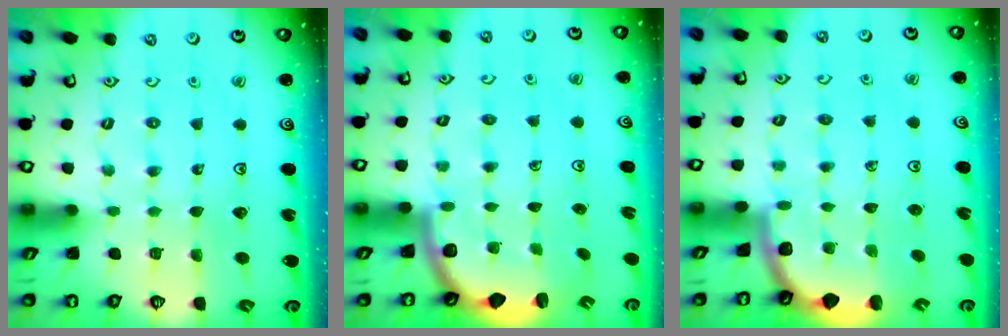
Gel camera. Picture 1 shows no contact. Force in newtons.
{"total": 2.5, "press": 2.4, "slide": 0.7}
{"total": 1.8, "press": 1.8, "slide": 0.1}